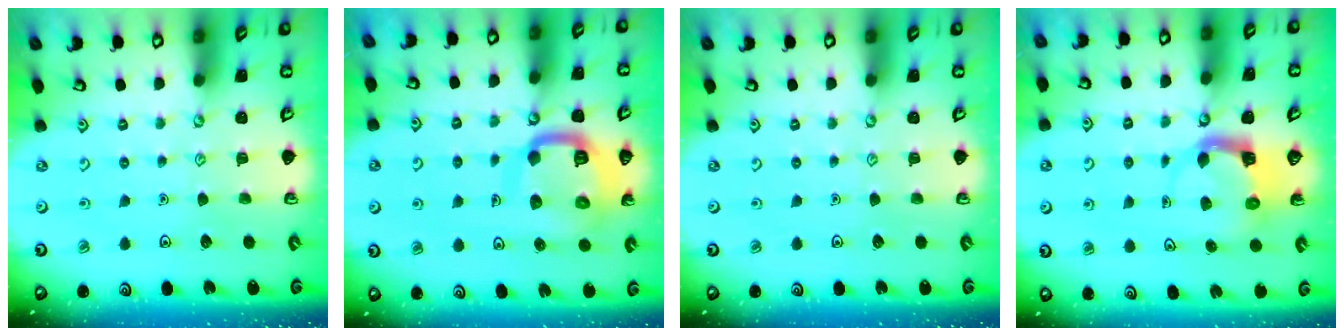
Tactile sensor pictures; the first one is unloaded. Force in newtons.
{"total": 14.3, "press": 14.1, "slide": 1.8}
{"total": 0.0}
{"total": 3.7, "press": 3.6, "slide": 0.7}